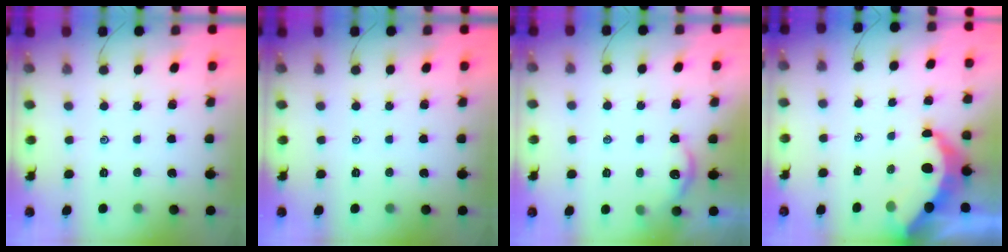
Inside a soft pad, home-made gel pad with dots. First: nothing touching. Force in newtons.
{"total": 0.0}
{"total": 4.2, "press": 4.2, "slide": 0.5}
{"total": 6.6, "press": 6.5, "slide": 0.9}